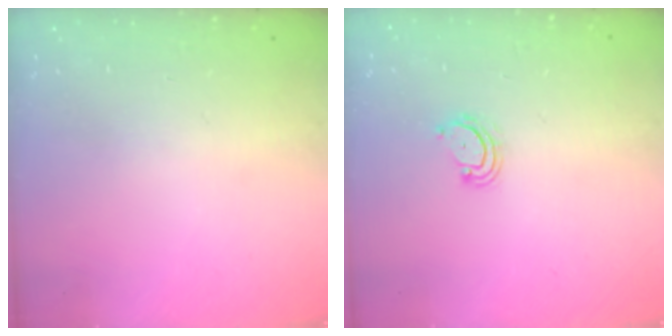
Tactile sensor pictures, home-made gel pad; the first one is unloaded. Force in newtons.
{"total": 3.9, "press": 3.9, "slide": 0.3}